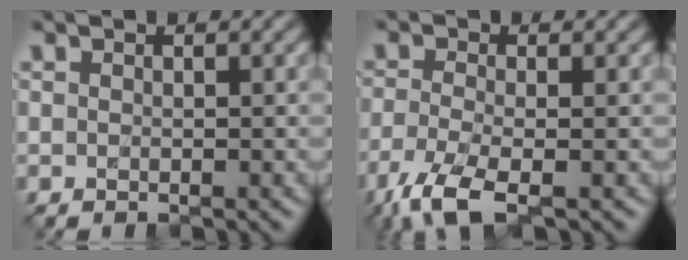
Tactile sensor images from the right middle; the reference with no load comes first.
{"total": 4.5, "force": [-3.1, 1.1, 3.2], "torque": [-0.078, -0.004, -0.070]}